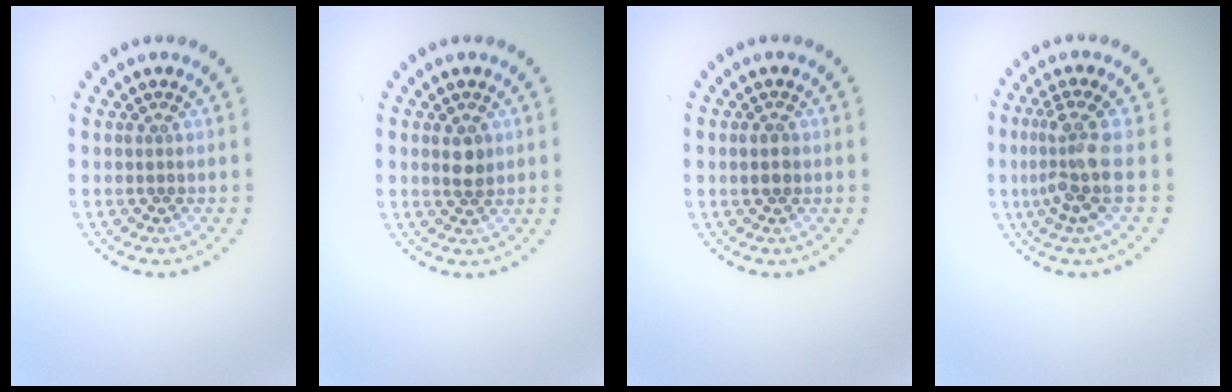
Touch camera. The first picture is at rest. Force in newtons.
{"total": 1.7, "press": 1.7, "slide": 0.5}
{"total": 1.4, "press": 1.4, "slide": 0.2}
{"total": 3.7, "press": 2.7, "slide": 2.5}